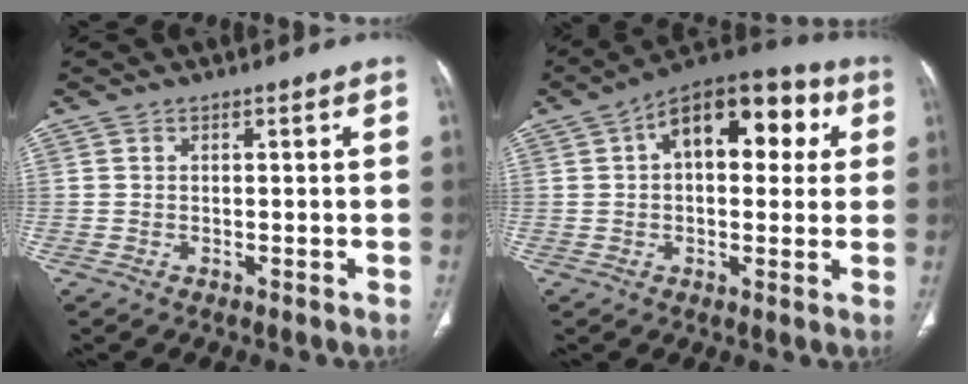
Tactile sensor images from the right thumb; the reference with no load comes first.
{"total": 17.1, "force": [4.6, 9.5, 13.4], "torque": [-0.147, 0.029, 0.057]}